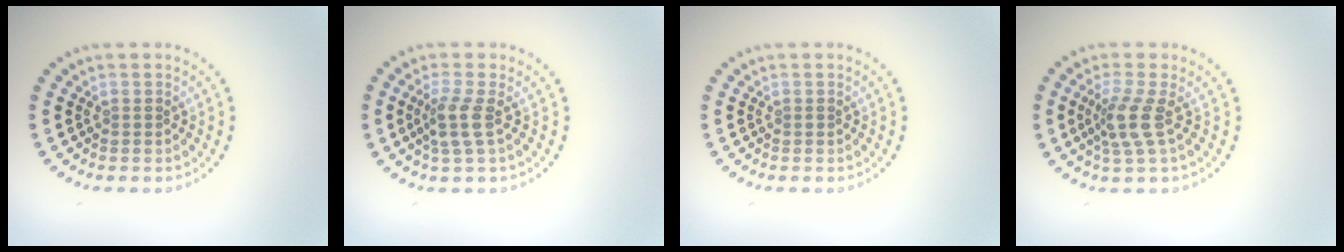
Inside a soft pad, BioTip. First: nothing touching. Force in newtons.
{"total": 2.4, "press": 1.9, "slide": 1.5}
{"total": 0.0}
{"total": 2.8, "press": 2.2, "slide": 1.8}